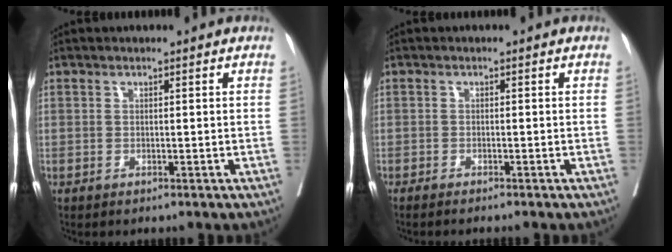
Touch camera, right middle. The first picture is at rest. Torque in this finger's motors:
{"motor_torque": [0.22, -0.25, 0.09, 0.00]}